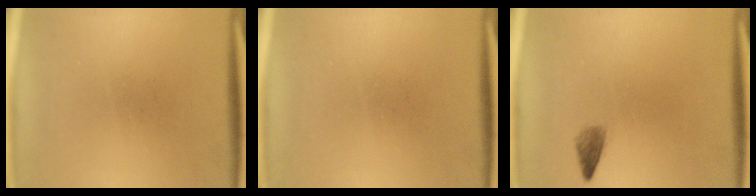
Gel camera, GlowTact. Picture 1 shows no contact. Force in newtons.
{"total": 0.0}
{"total": 1.5}